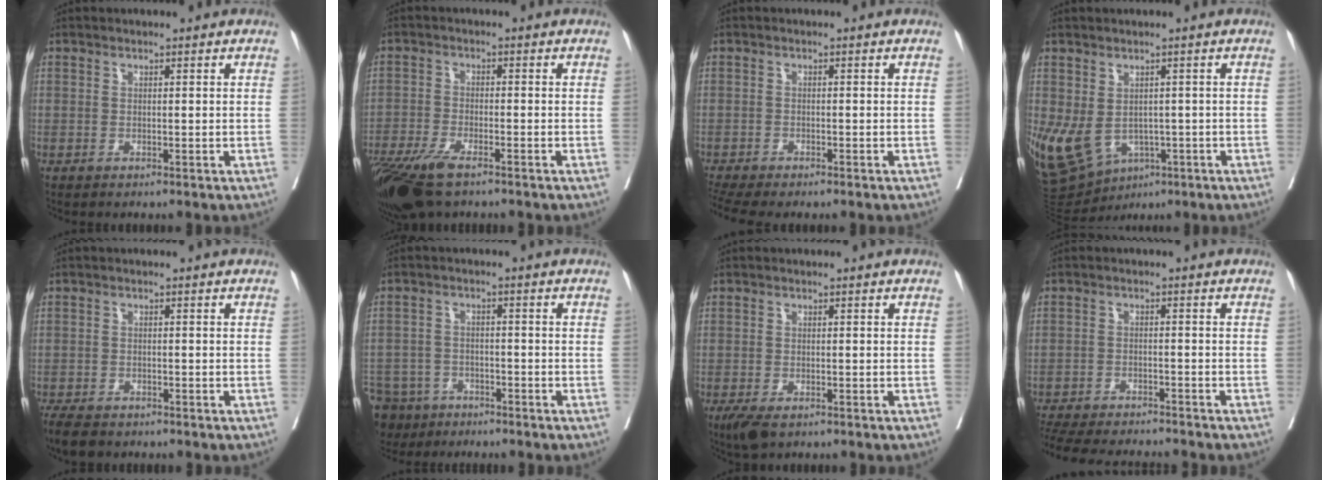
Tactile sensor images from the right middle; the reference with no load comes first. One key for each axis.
{"total": 11.8, "fx": -8.3, "fy": 3.5, "fz": 7.6, "tx": -0.149, "ty": -0.025, "tz": -0.145}
{"total": 5.8, "fx": -4.8, "fy": 0.9, "fz": 3.1, "tx": -0.056, "ty": -0.004, "tz": -0.080}
{"total": 11.4, "fx": -3.8, "fy": 8.2, "fz": 6.9, "tx": -0.146, "ty": -0.004, "tz": -0.044}
{"total": 5.3, "fx": -4.4, "fy": 2.0, "fz": 2.2, "tx": -0.037, "ty": -0.010, "tz": -0.069}
{"total": 12.0, "fx": -8.6, "fy": 7.8, "fz": 3.2, "tx": -0.101, "ty": -0.008, "tz": -0.133}
{"total": 3.6, "fx": -2.3, "fy": 1.4, "fz": 2.4, "tx": -0.049, "ty": -0.010, "tz": -0.036}
{"total": 14.4, "fx": -13.2, "fy": 1.9, "fz": 5.3, "tx": -0.105, "ty": -0.018, "tz": -0.193}